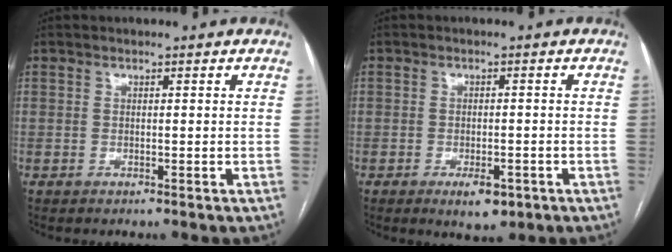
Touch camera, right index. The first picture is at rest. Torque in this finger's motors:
{"motor_torque": [0.16, 0.12, -0.08, -0.01]}